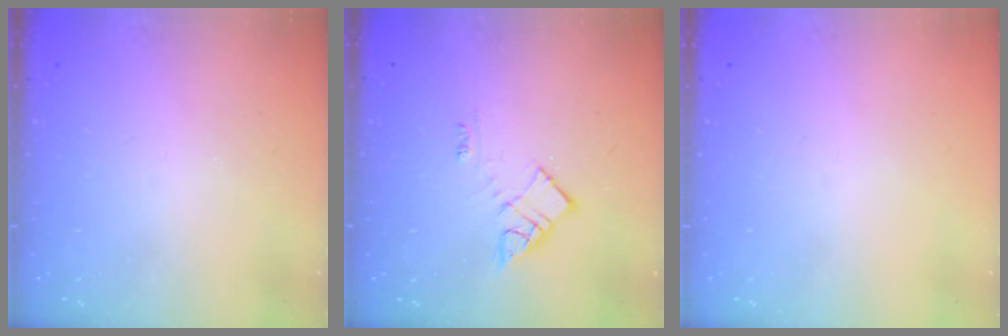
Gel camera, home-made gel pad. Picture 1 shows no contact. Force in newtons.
{"total": 10.5, "press": 10.5, "slide": 0.4}
{"total": 0.0}